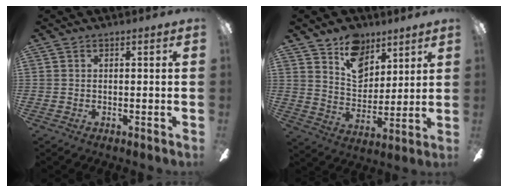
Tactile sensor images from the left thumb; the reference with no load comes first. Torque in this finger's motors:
{"motor_torque": [0.23, 0.37, -0.26, 0.03, 0.02]}